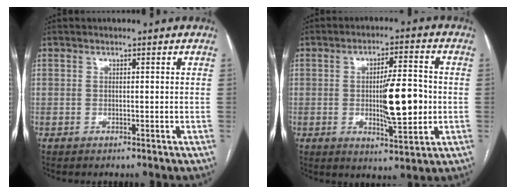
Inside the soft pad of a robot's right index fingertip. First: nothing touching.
{"total": 10.0, "force": [-0.8, 2.0, 9.8], "torque": [-0.156, -0.002, -0.010]}